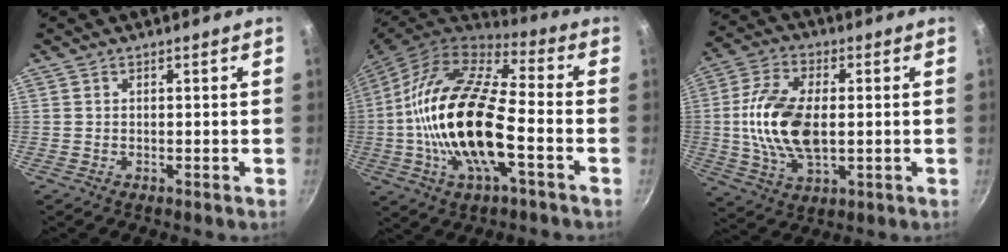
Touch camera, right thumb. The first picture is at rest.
{"total": 22.1, "force": [-3.8, 8.8, 20.0], "torque": [-0.380, 0.027, -0.089]}
{"total": 14.6, "force": [0.1, 8.0, 12.2], "torque": [-0.234, 0.013, -0.001]}